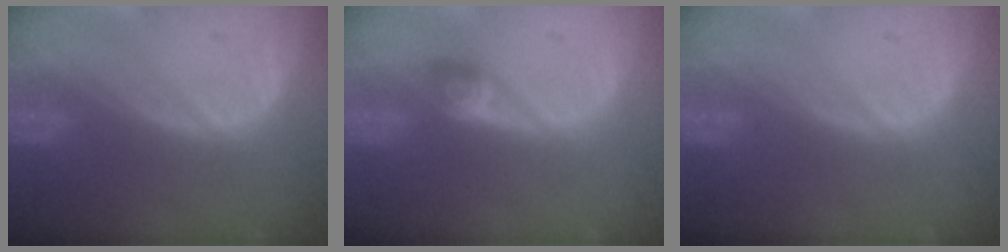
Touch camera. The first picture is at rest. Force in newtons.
{"total": 2.5, "press": 2.3, "slide": 1.0}
{"total": 0.0}